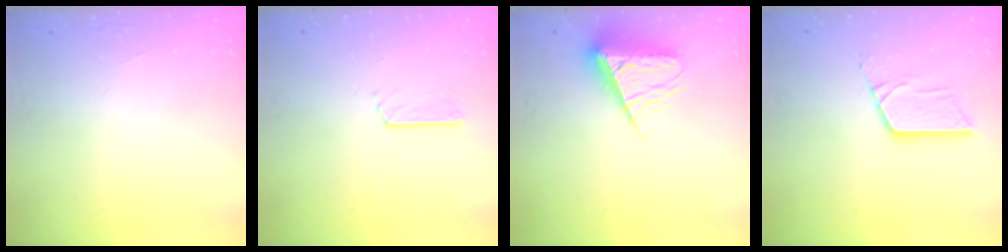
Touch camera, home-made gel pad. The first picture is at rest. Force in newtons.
{"total": 3.2, "press": 3.2, "slide": 0.4}
{"total": 8.8, "press": 8.7, "slide": 0.9}
{"total": 8.4, "press": 8.3, "slide": 0.7}